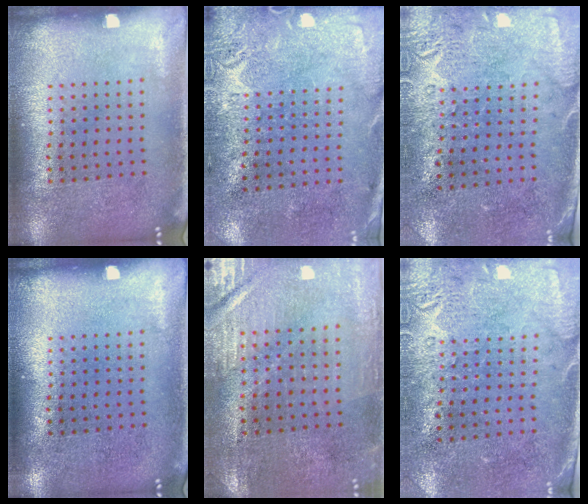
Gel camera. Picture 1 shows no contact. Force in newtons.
{"total": 2.7, "press": 2.2, "slide": 1.6}
{"total": 2.7, "press": 2.3, "slide": 1.4}
{"total": 0.0}
{"total": 0.6, "press": 0.5, "slide": 0.3}
{"total": 2.7, "press": 2.3, "slide": 1.4}